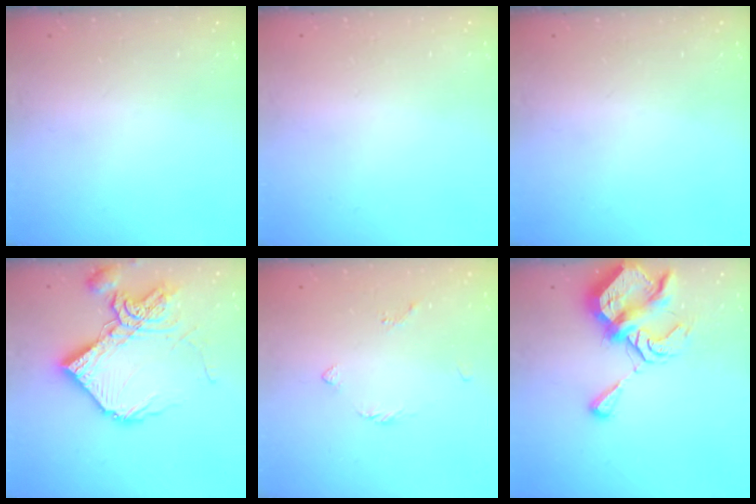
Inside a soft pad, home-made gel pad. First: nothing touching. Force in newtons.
{"total": 1.9, "press": 1.9, "slide": 0.1}
{"total": 0.0}
{"total": 17.5, "press": 17.4, "slide": 1.8}
{"total": 2.4, "press": 2.3, "slide": 0.6}
{"total": 10.1, "press": 10.0, "slide": 1.3}